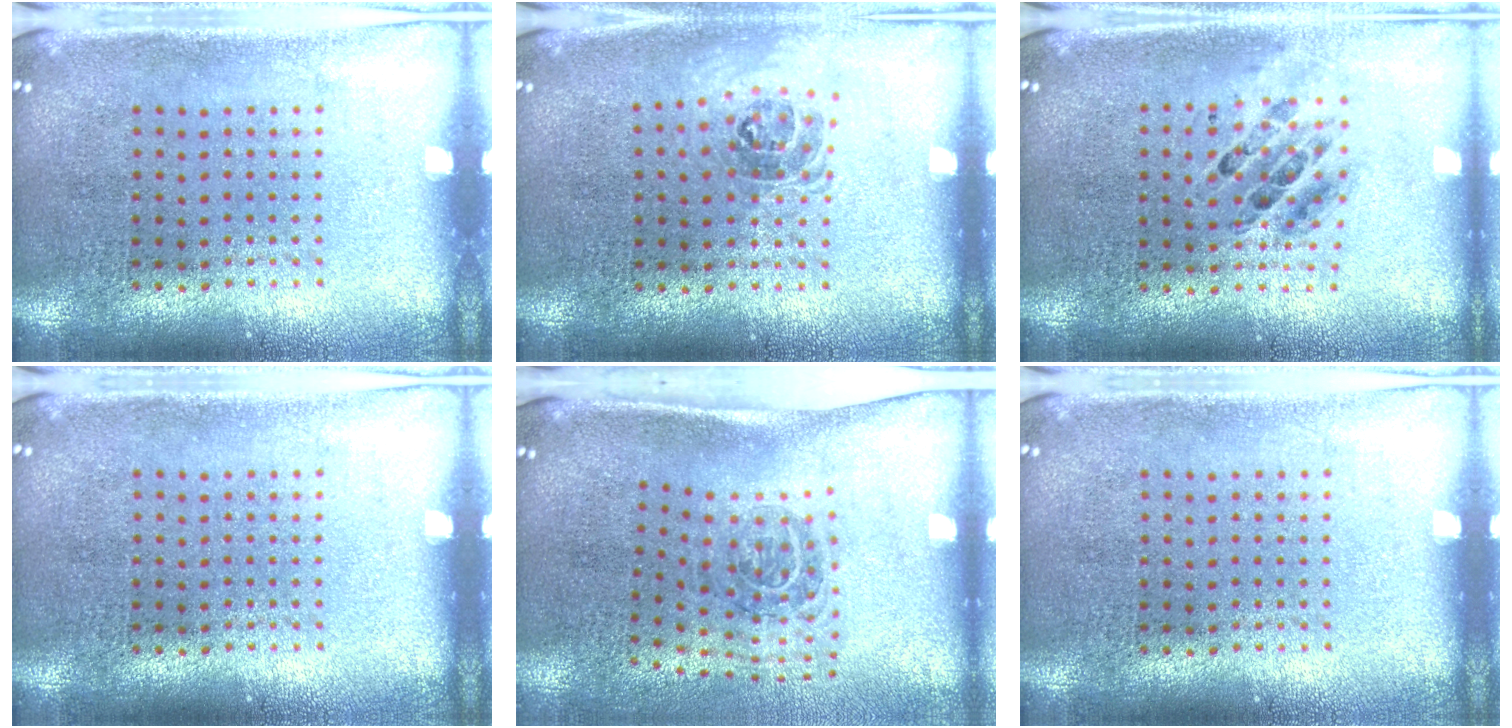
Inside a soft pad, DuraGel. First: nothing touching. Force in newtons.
{"total": 1.1, "press": 0.9, "slide": 0.5}
{"total": 0.8, "press": 0.7, "slide": 0.2}
{"total": 0.0}
{"total": 1.9, "press": 1.2, "slide": 1.5}
{"total": 0.0}